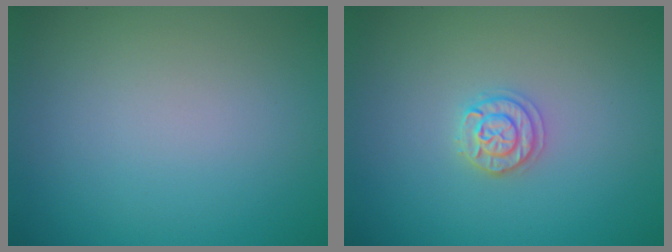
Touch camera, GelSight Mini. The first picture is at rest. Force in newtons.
{"total": 1.7, "press": 1.7, "slide": 0.2}